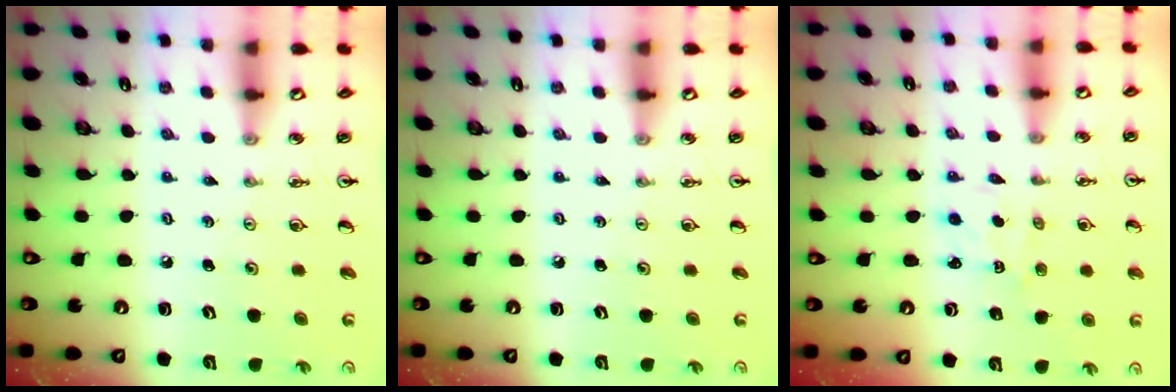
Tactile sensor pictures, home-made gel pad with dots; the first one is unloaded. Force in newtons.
{"total": 0.0}
{"total": 2.1, "press": 2.1, "slide": 0.3}